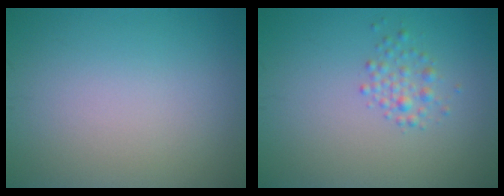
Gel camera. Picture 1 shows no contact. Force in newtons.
{"total": 1.7, "press": 1.7, "slide": 0.0}